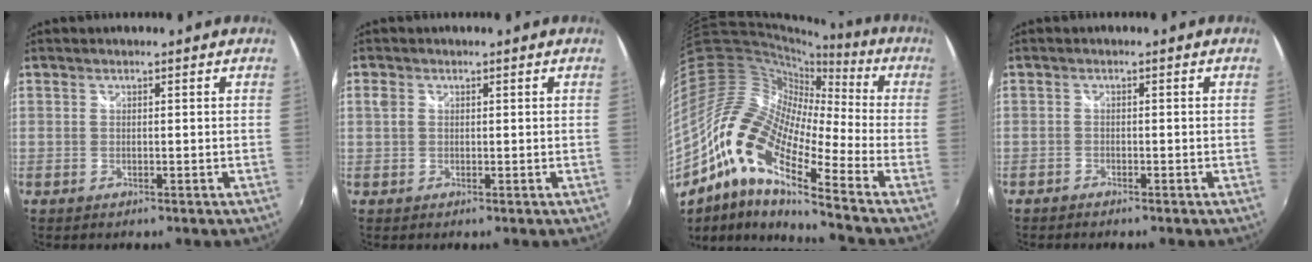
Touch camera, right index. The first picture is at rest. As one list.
[{"total": 1.6, "force": [0.3, 1.4, 0.8], "torque": [-0.018, 0.003, 0.004]}, {"total": 17.3, "force": [-8.6, 5.1, 14.2], "torque": [-0.229, -0.006, -0.191]}, {"total": 1.3, "force": [-1.2, 0.5, 0.2], "torque": [-0.013, -0.003, -0.026]}]